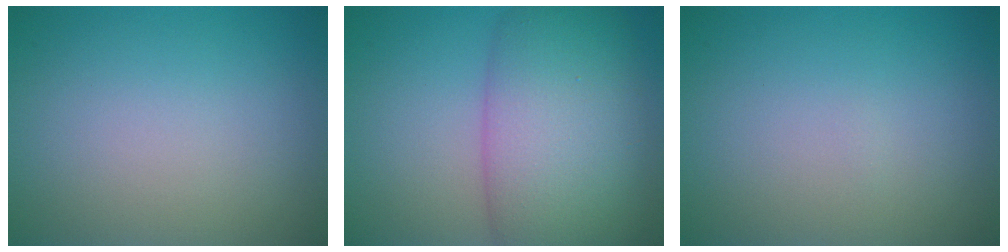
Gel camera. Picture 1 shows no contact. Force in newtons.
{"total": 10.5, "press": 10.5, "slide": 0.4}
{"total": 0.0}